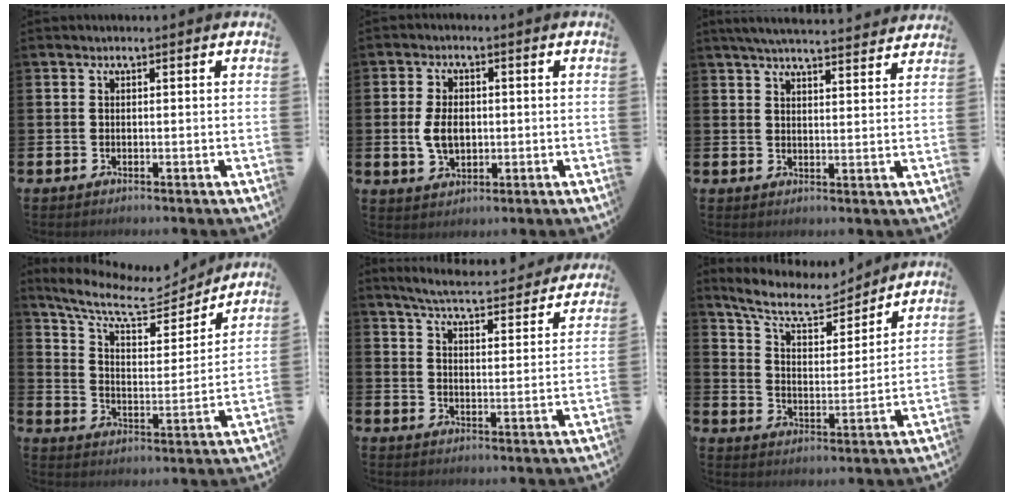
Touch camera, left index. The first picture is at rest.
{"total": 5.0, "force": [-0.1, 3.3, 3.7], "torque": [-0.072, 0.007, -0.007]}
{"total": 5.2, "force": [5.1, 0.1, 1.1], "torque": [-0.035, -0.027, 0.091]}
{"total": 10.0, "force": [8.4, 3.3, 4.3], "torque": [-0.109, -0.053, 0.142]}
{"total": 5.8, "force": [5.5, 0.4, 1.7], "torque": [-0.055, -0.040, 0.093]}
{"total": 8.9, "force": [8.1, 2.4, 3.0], "torque": [-0.084, -0.054, 0.140]}